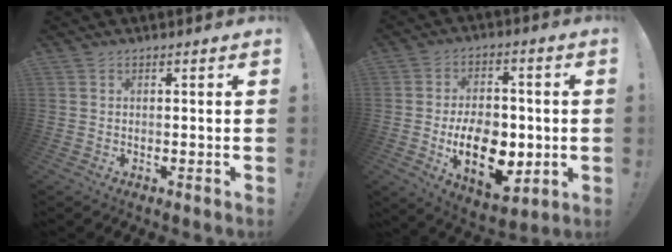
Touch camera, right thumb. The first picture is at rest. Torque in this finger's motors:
{"motor_torque": [0.61, 1.25, 0.99, 0.29, 0.13]}